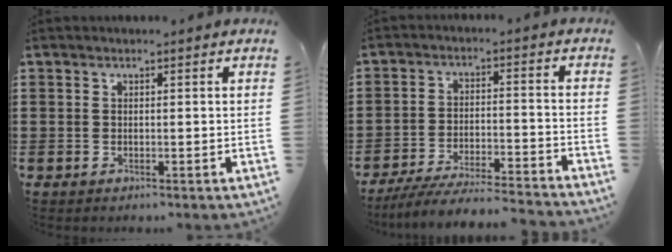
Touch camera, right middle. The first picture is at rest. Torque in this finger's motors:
{"motor_torque": [1.60, 0.07, 0.18, 0.14]}